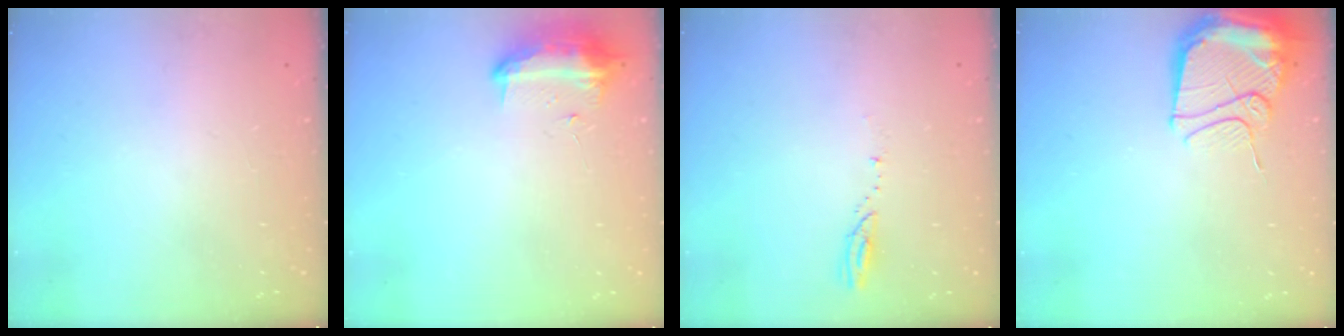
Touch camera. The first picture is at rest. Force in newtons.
{"total": 10.7, "press": 10.6, "slide": 0.7}
{"total": 3.4, "press": 3.4, "slide": 0.3}
{"total": 13.3, "press": 13.2, "slide": 1.4}